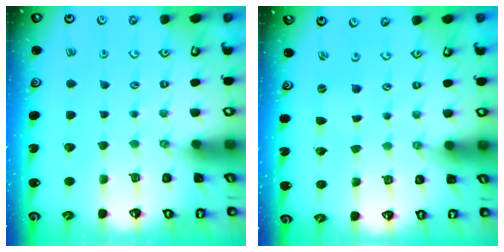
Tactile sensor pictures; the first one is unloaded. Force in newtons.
{"total": 0.0}